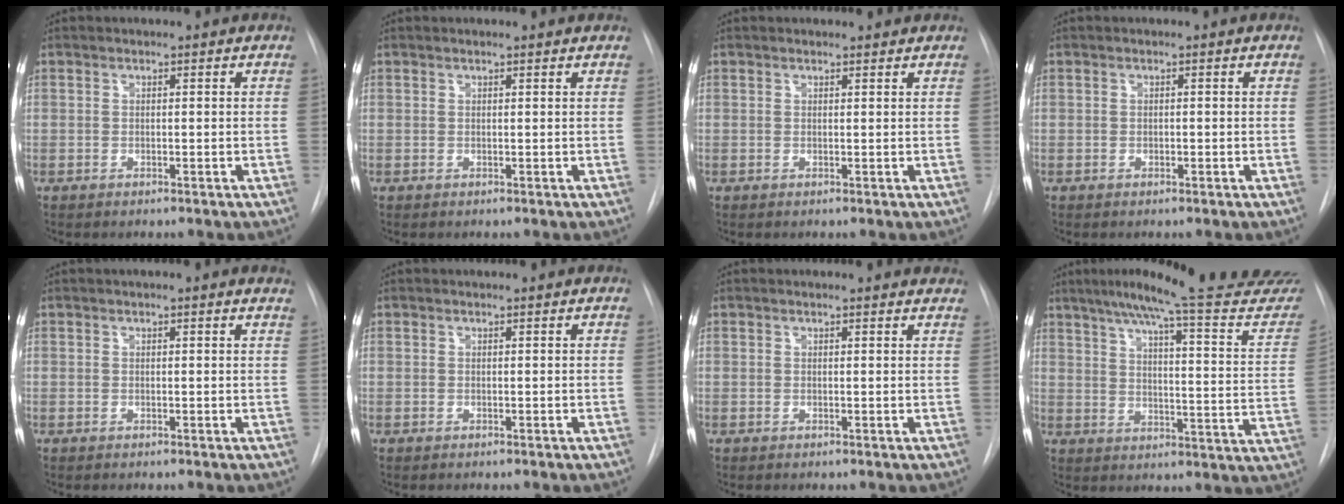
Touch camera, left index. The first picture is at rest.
{"total": 1.3, "force": [1.2, 0.0, 0.3], "torque": [-0.011, 0.009, 0.016]}
{"total": 1.4, "force": [1.4, 0.3, 0.0], "torque": [-0.009, 0.006, 0.017]}
{"total": 0.0}
{"total": 2.8, "force": [2.3, 0.1, 1.5], "torque": [-0.015, 0.013, 0.021]}
{"total": 0.6, "force": [0.6, -0.1, 0.1], "torque": [-0.001, 0.002, 0.011]}
{"total": 5.9, "force": [5.7, 0.7, 1.3], "torque": [-0.008, 0.003, 0.041]}
{"total": 27.5, "force": [25.1, 0.9, 11.2], "torque": [-0.162, -0.088, 0.306]}